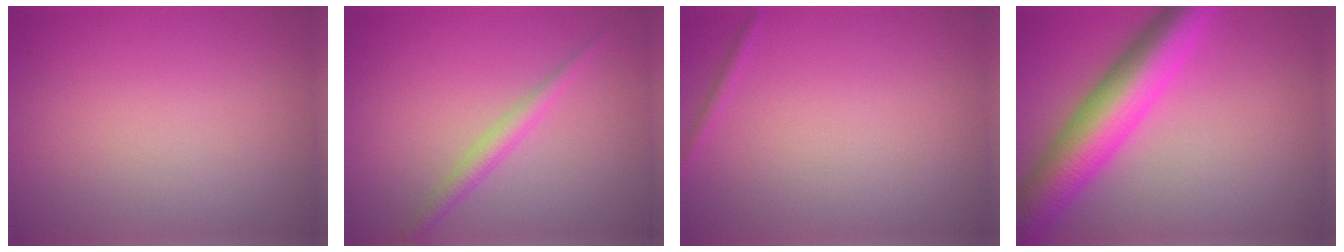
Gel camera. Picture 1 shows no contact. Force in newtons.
{"total": 1.9, "press": 1.9, "slide": 0.1}
{"total": 0.6, "press": 0.6, "slide": 0.1}
{"total": 8.6, "press": 8.6, "slide": 0.1}